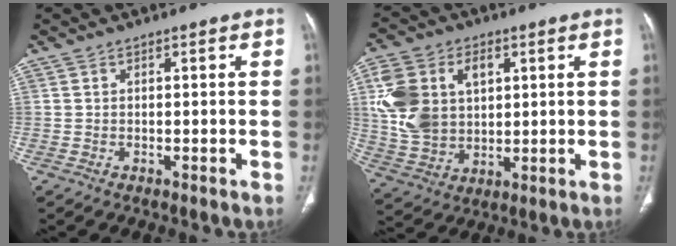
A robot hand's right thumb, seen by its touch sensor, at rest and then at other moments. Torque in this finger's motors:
{"motor_torque": [1.90, 1.84, 1.02, 0.82, 0.14]}